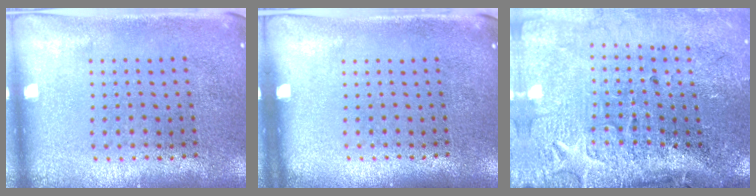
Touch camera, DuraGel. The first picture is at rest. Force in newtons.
{"total": 0.0}
{"total": 4.5, "press": 3.6, "slide": 2.8}